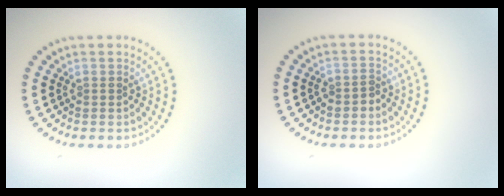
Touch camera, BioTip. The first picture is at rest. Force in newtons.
{"total": 1.1, "press": 1.0, "slide": 0.4}